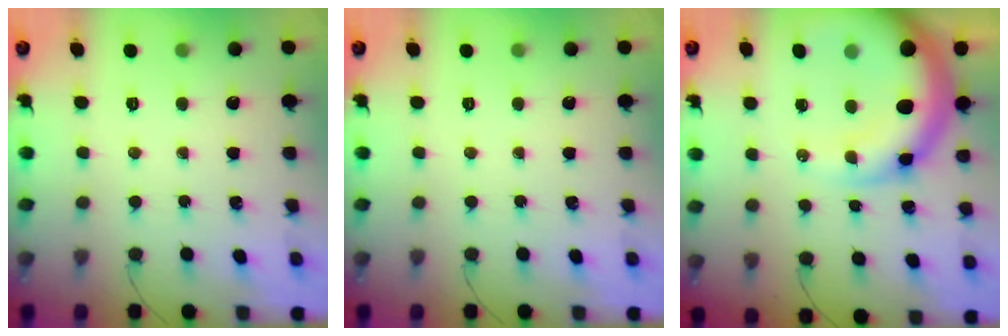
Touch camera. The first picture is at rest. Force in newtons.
{"total": 0.0}
{"total": 16.3, "press": 15.6, "slide": 4.7}